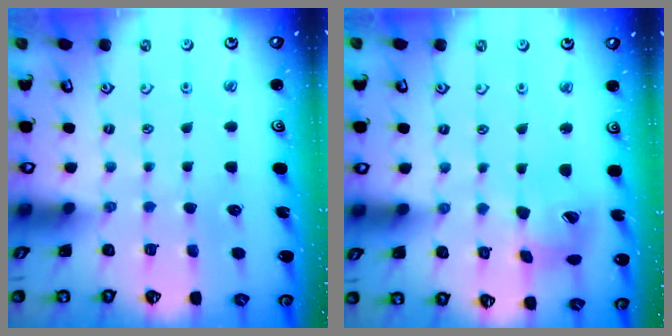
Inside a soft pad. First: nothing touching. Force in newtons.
{"total": 13.2, "press": 13.2, "slide": 1.5}